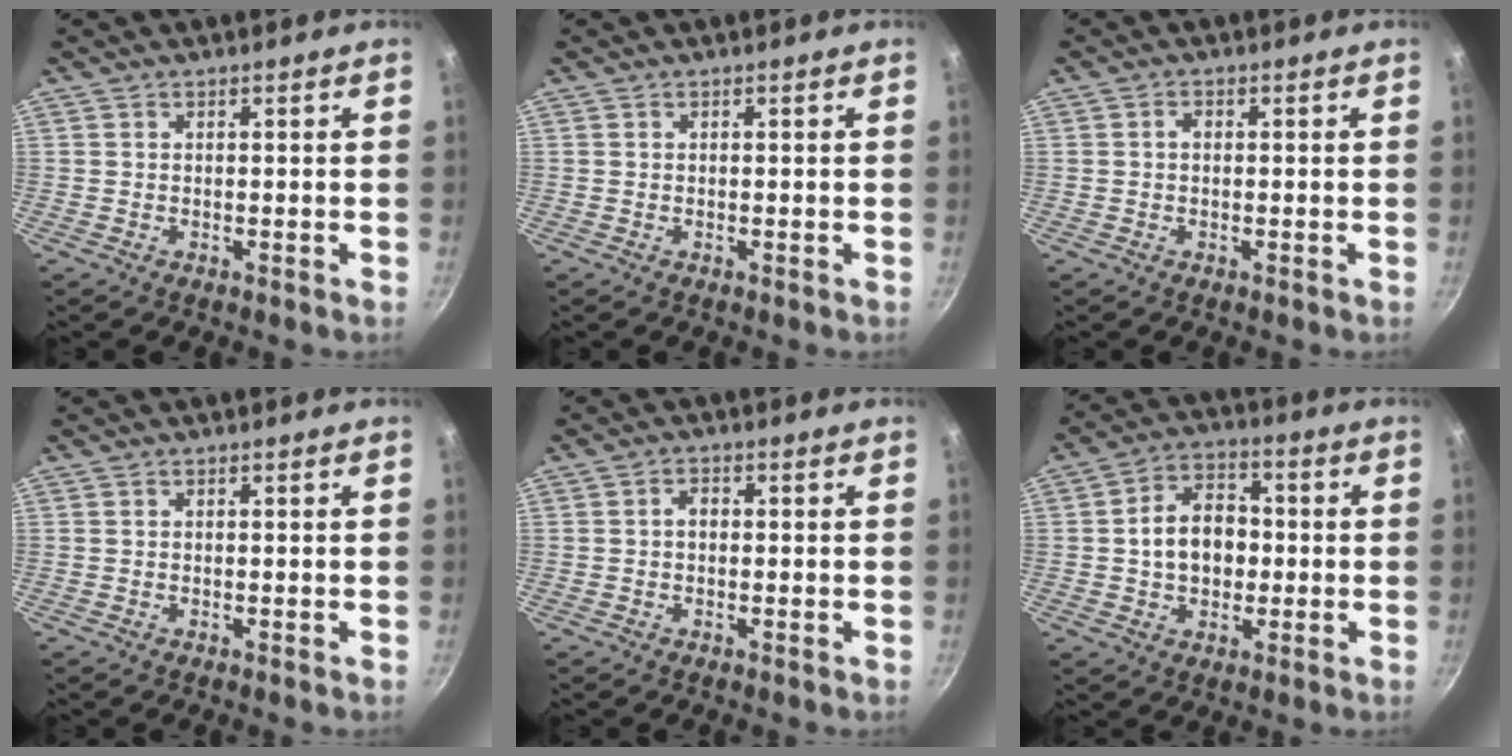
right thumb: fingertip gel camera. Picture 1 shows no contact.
{"total": 0.0}
{"total": 1.4, "force": [0.1, 1.0, 0.9], "torque": [-0.016, 0.004, -0.002]}
{"total": 0.0}
{"total": 2.1, "force": [0.0, 1.5, 1.5], "torque": [-0.018, 0.007, -0.004]}
{"total": 10.7, "force": [-0.2, 7.9, 7.2], "torque": [-0.085, 0.022, -0.012]}